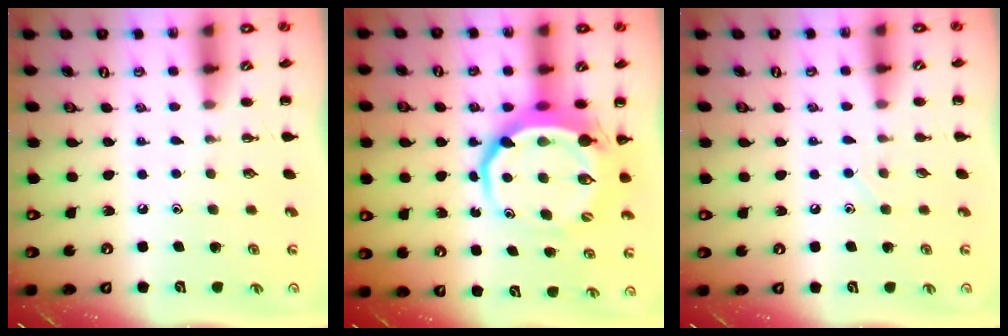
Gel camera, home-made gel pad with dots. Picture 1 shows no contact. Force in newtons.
{"total": 9.3, "press": 9.0, "slide": 2.5}
{"total": 2.9, "press": 2.7, "slide": 0.9}